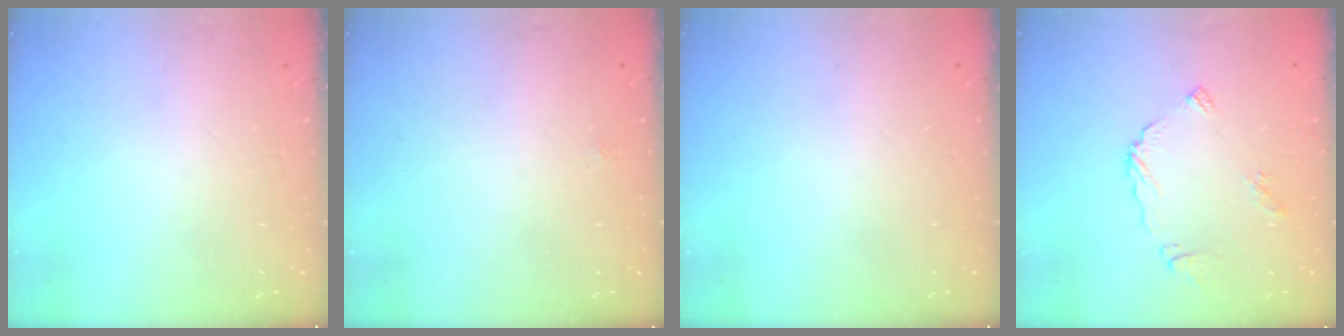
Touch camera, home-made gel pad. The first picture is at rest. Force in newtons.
{"total": 1.9, "press": 1.8, "slide": 0.4}
{"total": 0.0}
{"total": 8.0, "press": 8.0, "slide": 0.9}